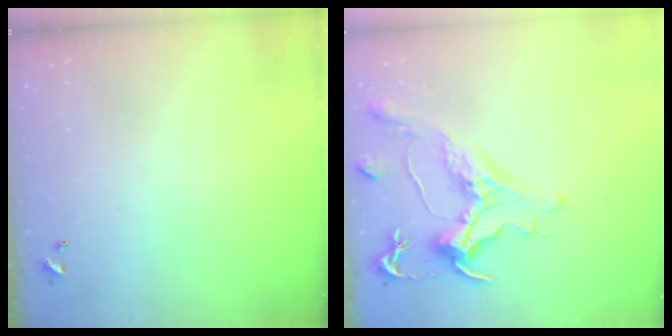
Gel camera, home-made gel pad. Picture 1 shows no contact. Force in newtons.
{"total": 1.1, "press": 0.2, "slide": 1.1}